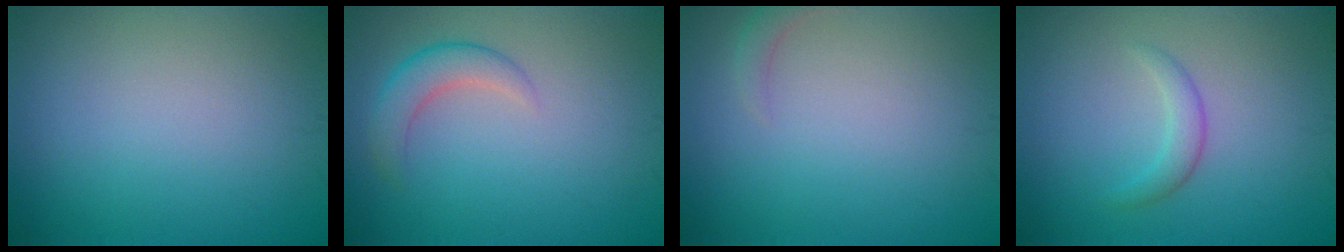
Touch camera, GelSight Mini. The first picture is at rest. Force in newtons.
{"total": 2.7, "press": 2.7, "slide": 0.2}
{"total": 1.2, "press": 1.1, "slide": 0.2}
{"total": 1.7, "press": 1.7, "slide": 0.2}